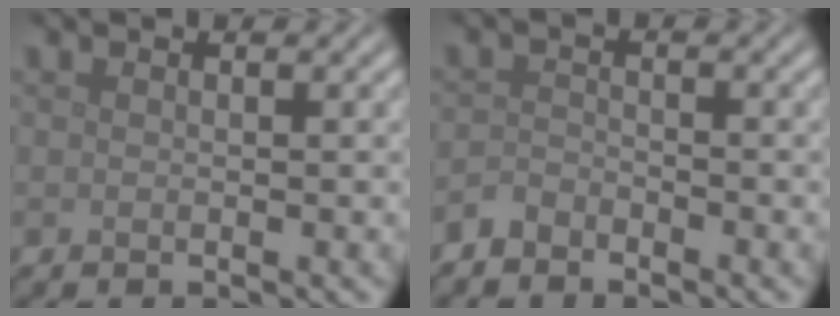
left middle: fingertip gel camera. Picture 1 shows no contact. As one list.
[{"total": 1.6, "force": [-1.4, 0.6, 0.2], "torque": [-0.004, 0.004, -0.034]}]